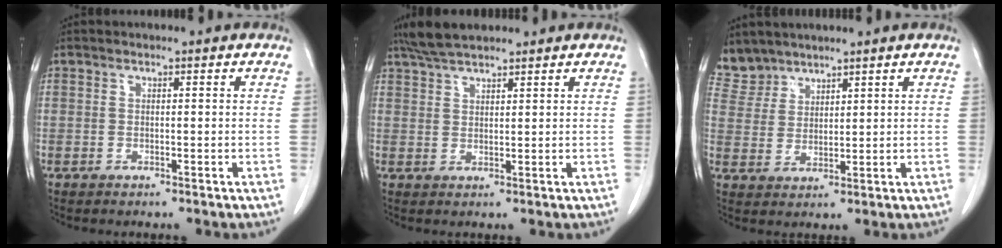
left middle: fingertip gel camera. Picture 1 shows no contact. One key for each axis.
{"total": 5.4, "fx": 4.8, "fy": 0.9, "fz": 2.4, "tx": -0.053, "ty": 0.019, "tz": 0.091}
{"total": 4.7, "fx": 4.4, "fy": 1.7, "fz": -0.5, "tx": 0.009, "ty": 0.003, "tz": 0.098}